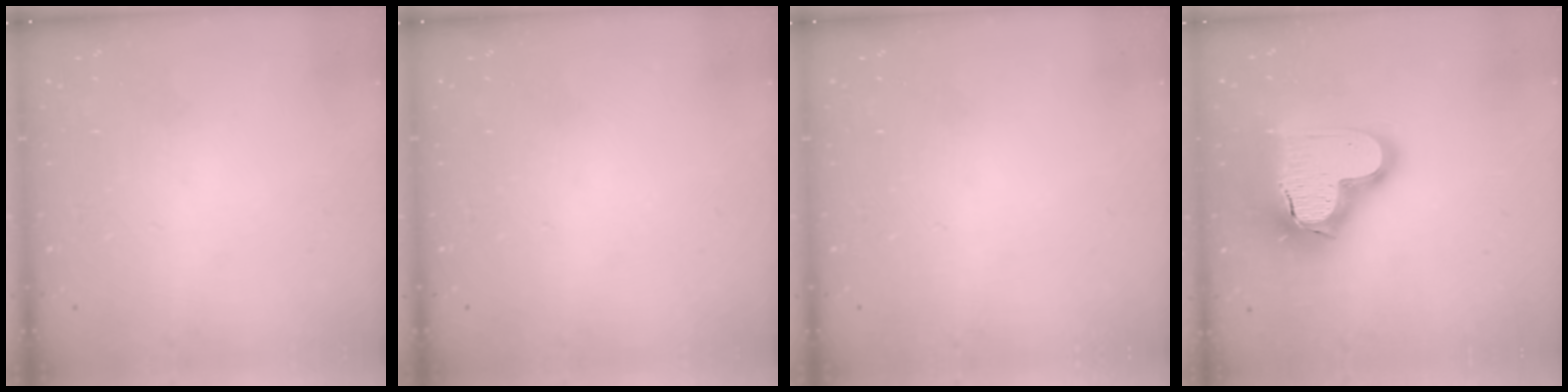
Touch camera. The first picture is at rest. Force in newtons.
{"total": 0.0}
{"total": 0.0}
{"total": 21.2, "press": 21.1, "slide": 1.7}